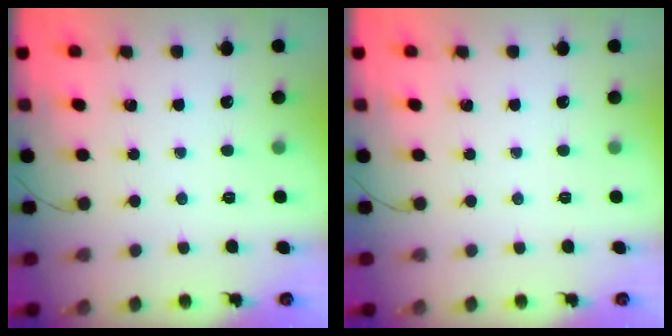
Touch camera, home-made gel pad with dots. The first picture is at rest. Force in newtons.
{"total": 0.0}